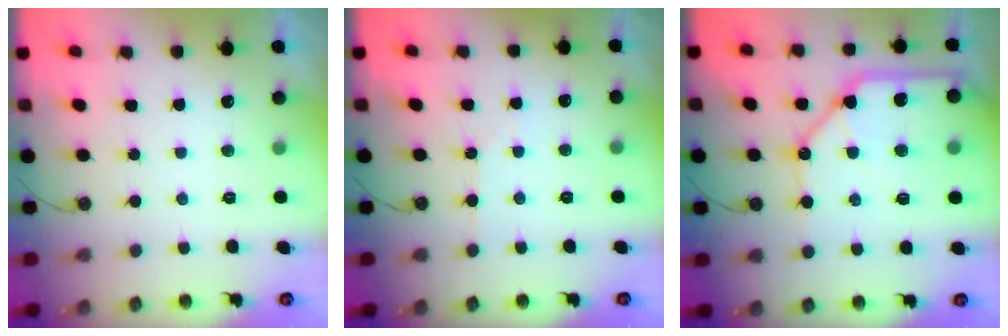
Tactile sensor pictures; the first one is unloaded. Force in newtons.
{"total": 2.4, "press": 2.4, "slide": 0.4}
{"total": 16.7, "press": 16.5, "slide": 2.6}